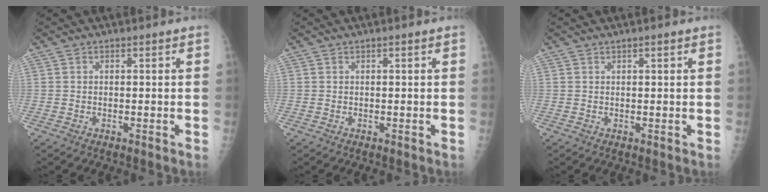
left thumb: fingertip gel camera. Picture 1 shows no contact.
{"total": 0.0}
{"total": 0.8, "force": [0.5, 0.1, 0.6], "torque": [-0.008, 0.000, 0.009]}